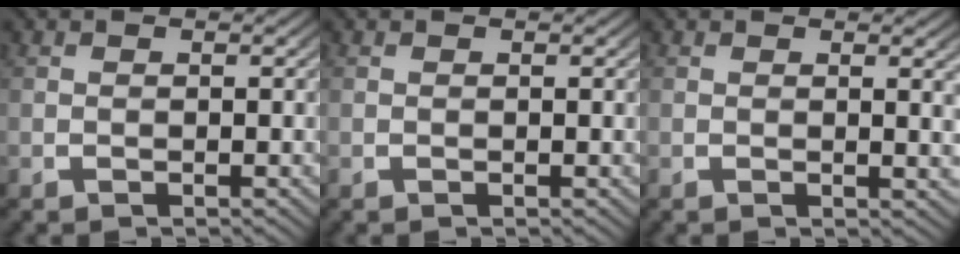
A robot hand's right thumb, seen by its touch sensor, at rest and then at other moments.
{"total": 0.0}
{"total": 1.4, "force": [0.7, -0.1, 1.3], "torque": [-0.018, -0.004, 0.011]}